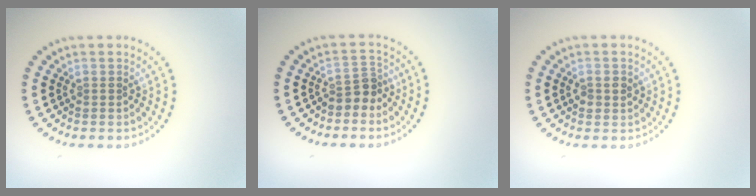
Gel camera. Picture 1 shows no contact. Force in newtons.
{"total": 2.2, "press": 1.7, "slide": 1.4}
{"total": 1.4, "press": 1.4, "slide": 0.2}